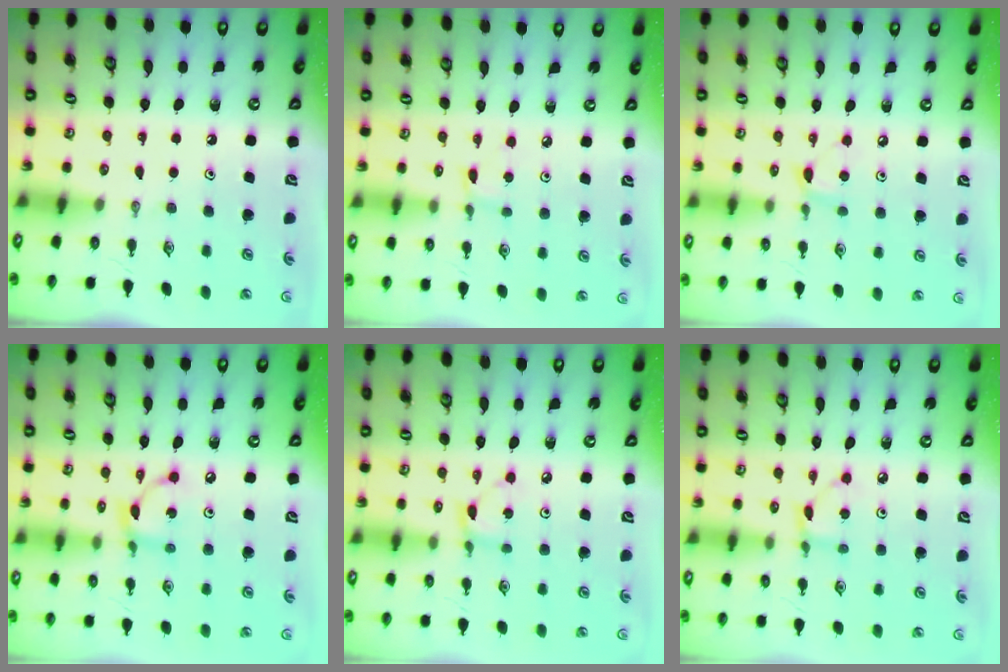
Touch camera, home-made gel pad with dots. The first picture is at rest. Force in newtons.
{"total": 1.6, "press": 1.6, "slide": 0.2}
{"total": 5.6, "press": 5.6, "slide": 0.6}
{"total": 6.0, "press": 6.0, "slide": 0.1}
{"total": 2.9, "press": 2.9, "slide": 0.4}
{"total": 2.9, "press": 2.9, "slide": 0.3}